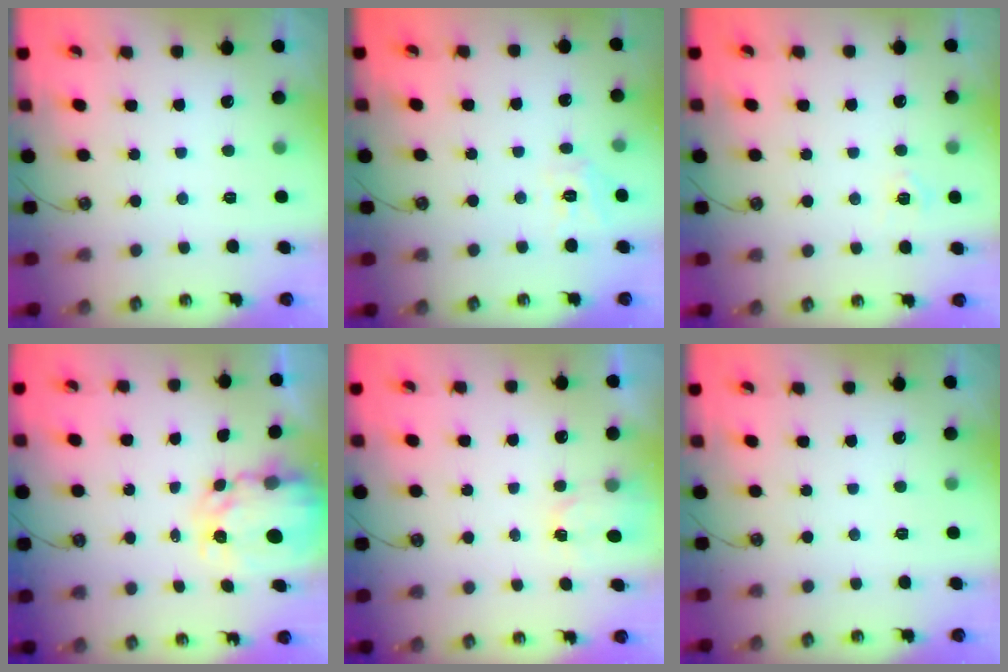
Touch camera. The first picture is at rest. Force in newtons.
{"total": 8.1, "press": 8.1, "slide": 0.6}
{"total": 4.6, "press": 4.5, "slide": 0.6}
{"total": 6.1, "press": 6.1, "slide": 0.5}
{"total": 1.8, "press": 1.7, "slide": 0.3}
{"total": 0.0}